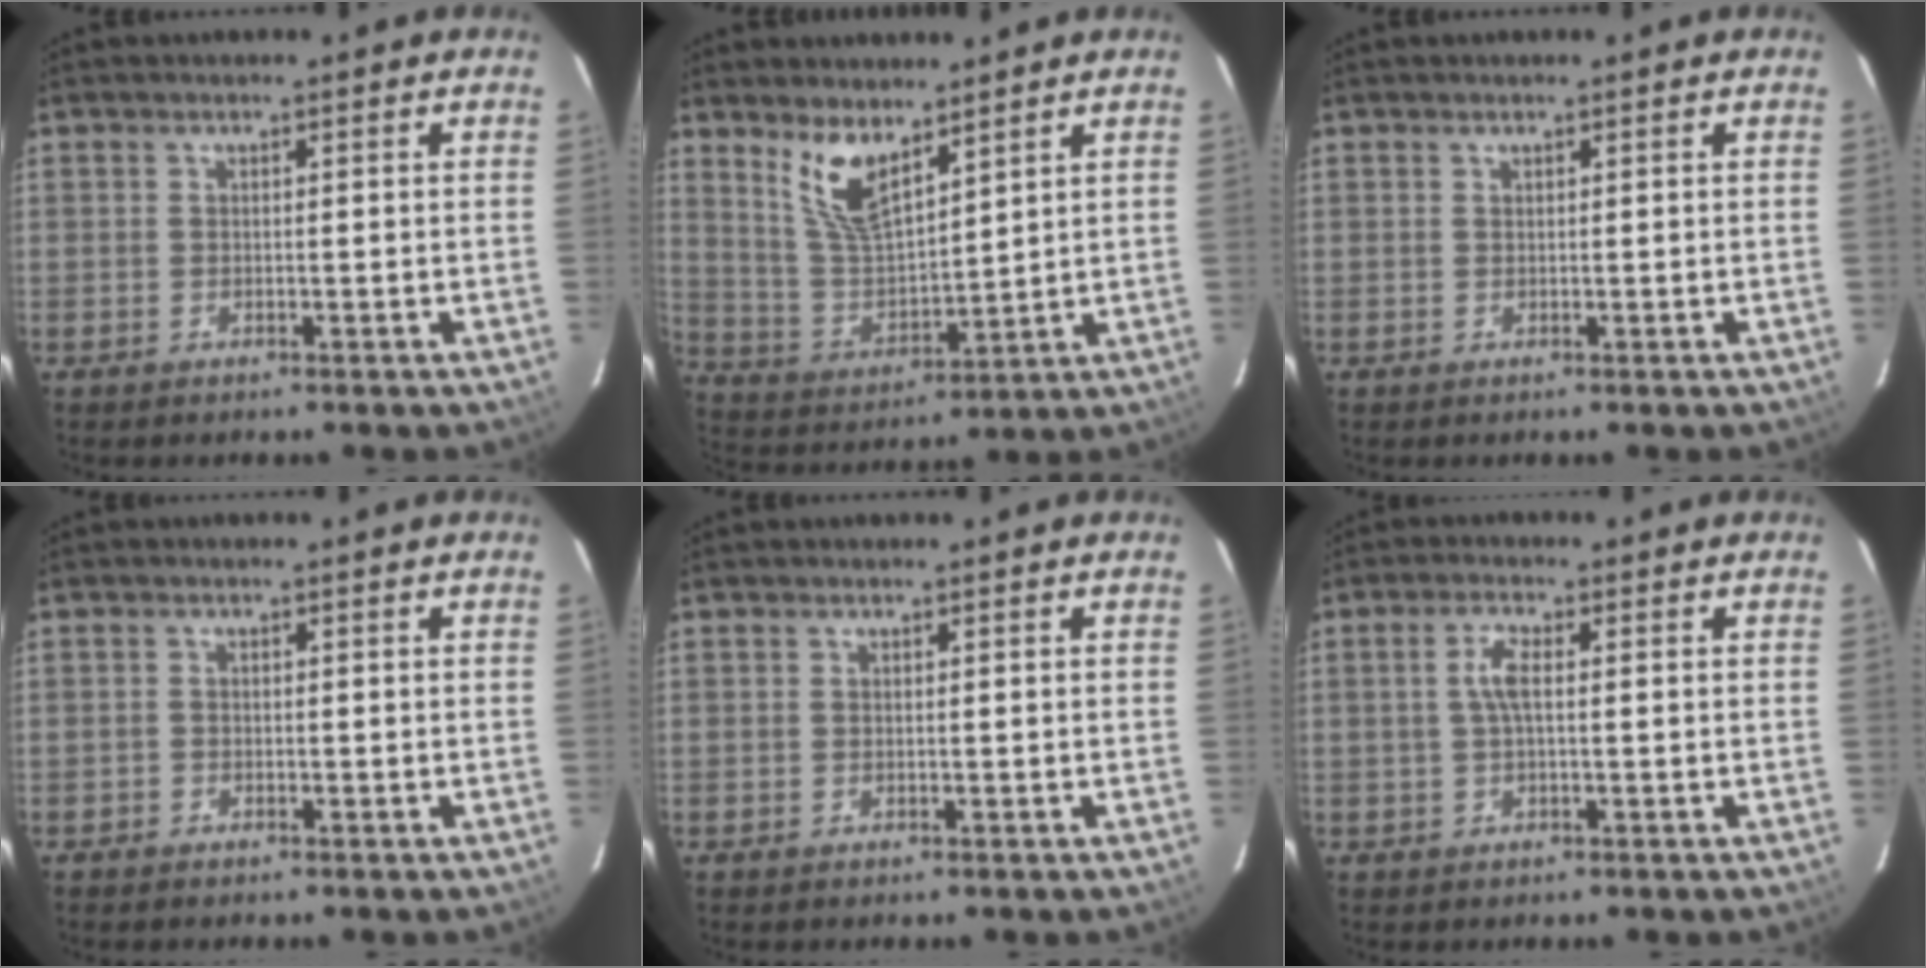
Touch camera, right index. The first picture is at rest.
{"total": 9.4, "force": [6.2, 3.4, 6.2], "torque": [-0.124, -0.004, 0.133]}
{"total": 0.0}
{"total": 0.7, "force": [-0.6, 0.3, -0.1], "torque": [-0.001, 0.003, -0.014]}
{"total": 0.0}
{"total": 3.5, "force": [0.3, 1.1, 3.3], "torque": [-0.068, 0.006, 0.006]}